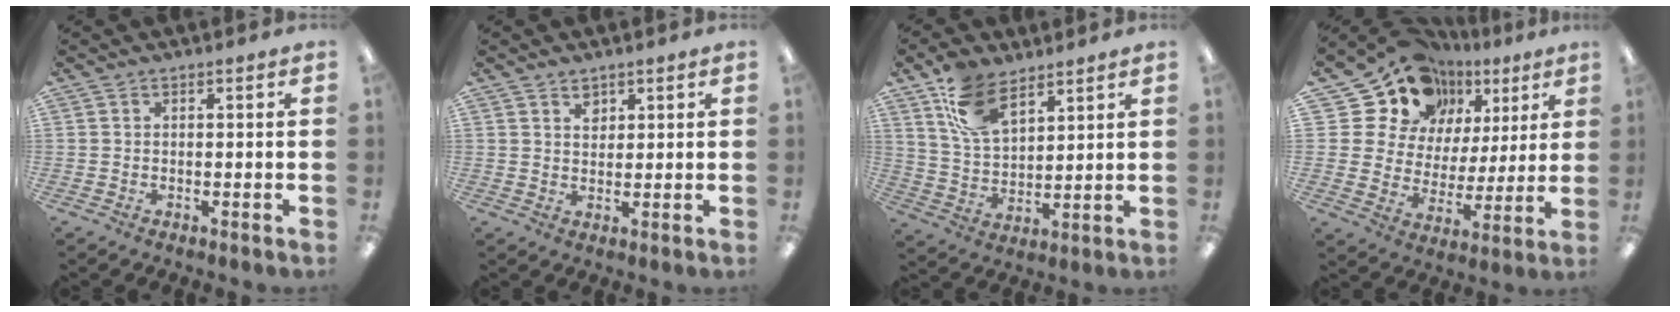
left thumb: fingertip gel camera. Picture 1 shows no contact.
{"total": 2.7, "force": [1.9, 1.8, 0.7], "torque": [0.001, -0.007, 0.033]}
{"total": 12.1, "force": [7.7, 6.2, 6.9], "torque": [-0.145, -0.018, 0.147]}
{"total": 19.0, "force": [12.1, 13.3, 6.0], "torque": [-0.120, -0.075, 0.237]}